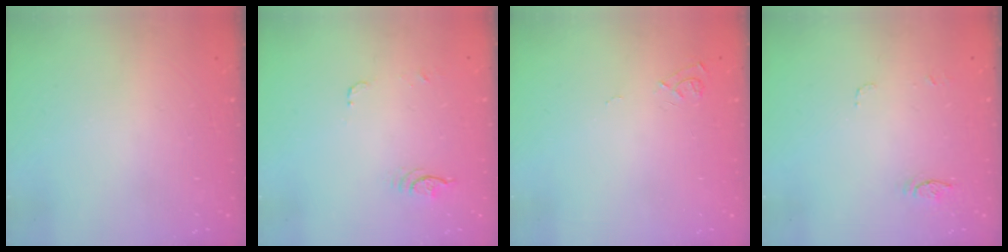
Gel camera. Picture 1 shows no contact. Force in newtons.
{"total": 14.3, "press": 5.9, "slide": 13.1}
{"total": 6.8, "press": 6.8, "slide": 0.6}
{"total": 5.5, "press": 5.4, "slide": 0.4}